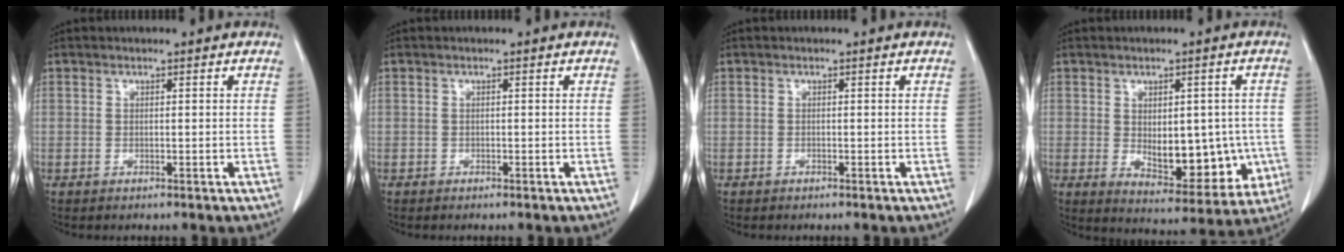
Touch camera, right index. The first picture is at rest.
{"total": 0.0}
{"total": 0.0}
{"total": 12.2, "force": [-1.5, 6.5, 10.1], "torque": [-0.131, 0.004, 0.004]}